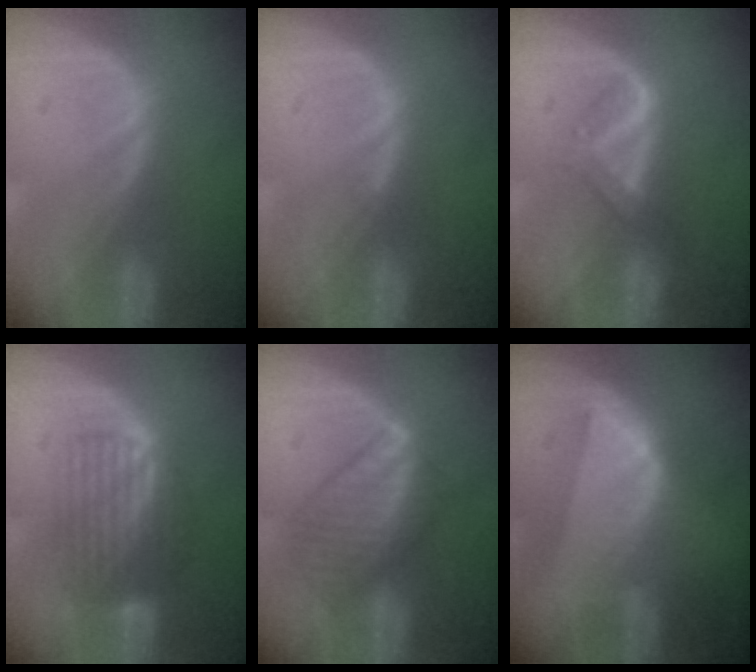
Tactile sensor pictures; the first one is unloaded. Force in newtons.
{"total": 0.5, "press": 0.5, "slide": 0.1}
{"total": 3.6, "press": 3.6, "slide": 0.3}
{"total": 7.4, "press": 6.8, "slide": 2.9}
{"total": 7.1, "press": 7.1, "slide": 0.3}
{"total": 7.7, "press": 7.0, "slide": 3.1}